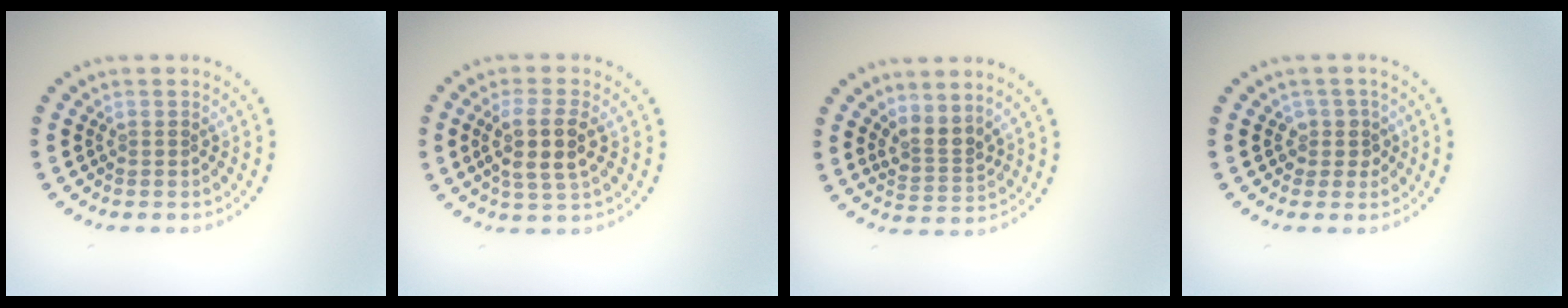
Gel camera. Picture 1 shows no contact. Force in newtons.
{"total": 3.7, "press": 3.4, "slide": 1.4}
{"total": 2.5, "press": 1.9, "slide": 1.7}
{"total": 1.7, "press": 1.4, "slide": 1.0}